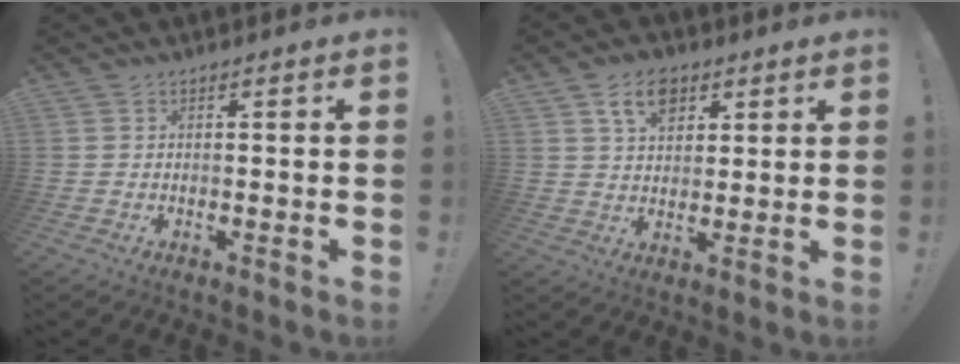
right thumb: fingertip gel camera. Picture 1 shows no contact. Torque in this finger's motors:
{"motor_torque": [0.05, 0.25, 0.11, 0.11, 0.00]}